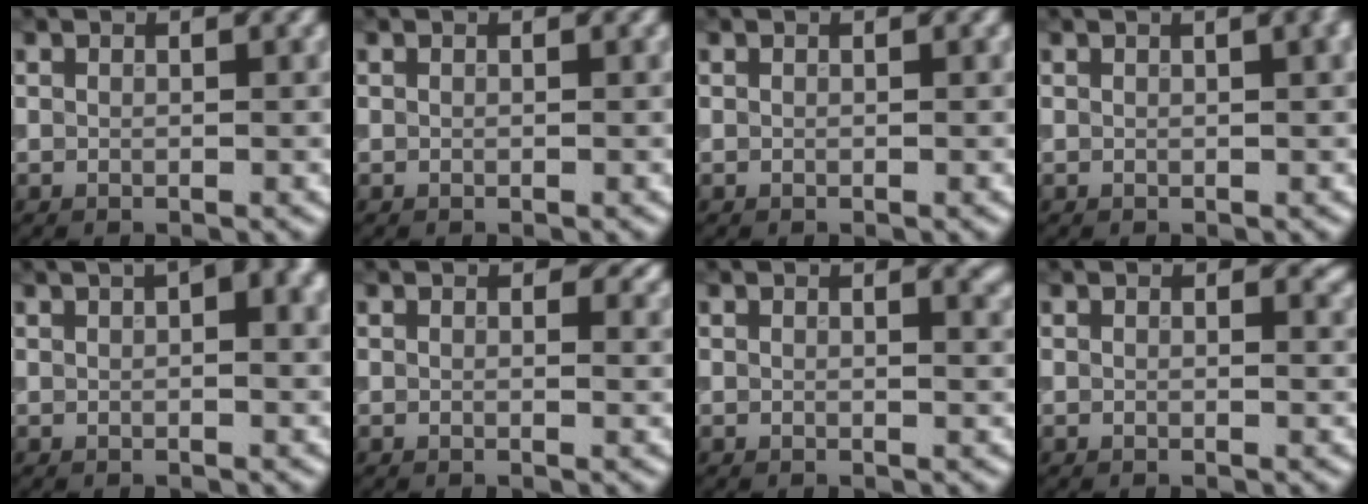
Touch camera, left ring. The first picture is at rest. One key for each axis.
{"total": 0.0}
{"total": 0.0}
{"total": 3.1, "fx": 1.2, "fy": 1.3, "fz": 2.5, "tx": -0.012, "ty": 0.011, "tz": 0.008}
{"total": 6.2, "fx": 2.4, "fy": 2.5, "fz": 5.1, "tx": -0.045, "ty": 0.019, "tz": 0.024}
{"total": 1.7, "fx": 0.9, "fy": 1.0, "fz": 1.1, "tx": -0.010, "ty": -0.006, "tz": 0.013}
{"total": 1.9, "fx": 1.4, "fy": 0.7, "fz": 1.1, "tx": -0.001, "ty": 0.002, "tz": 0.014}
{"total": 0.8, "fx": 0.6, "fy": 0.3, "fz": 0.5, "tx": -0.003, "ty": -0.004, "tz": 0.010}